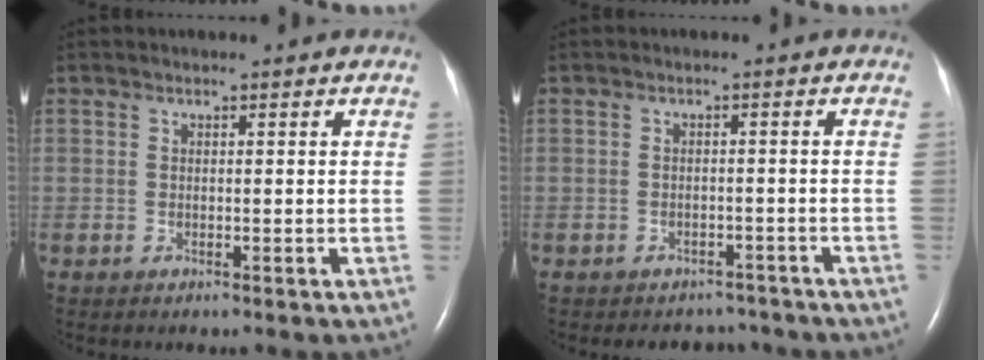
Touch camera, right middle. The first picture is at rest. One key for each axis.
{"total": 4.5, "fx": -4.0, "fy": 2.1, "fz": 0.0, "tx": -0.002, "ty": 0.011, "tz": -0.046}